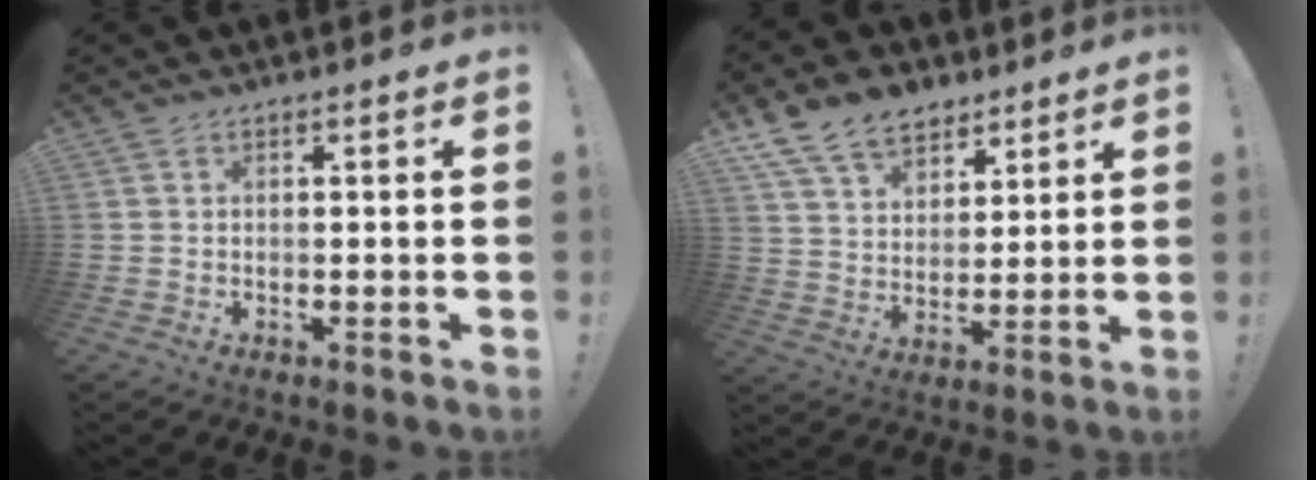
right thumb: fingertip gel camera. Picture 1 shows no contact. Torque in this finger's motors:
{"motor_torque": [0.48, 1.43, 0.38, 0.18, 0.03]}